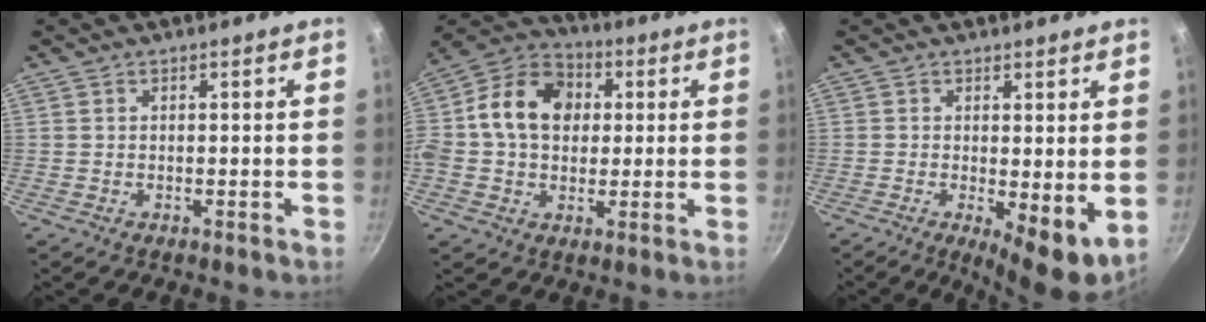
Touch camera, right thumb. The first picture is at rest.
{"total": 16.4, "force": [2.2, 12.7, 10.2], "torque": [-0.160, 0.029, 0.017]}
{"total": 6.7, "force": [0.0, 2.4, 6.3], "torque": [-0.086, -0.018, 0.004]}